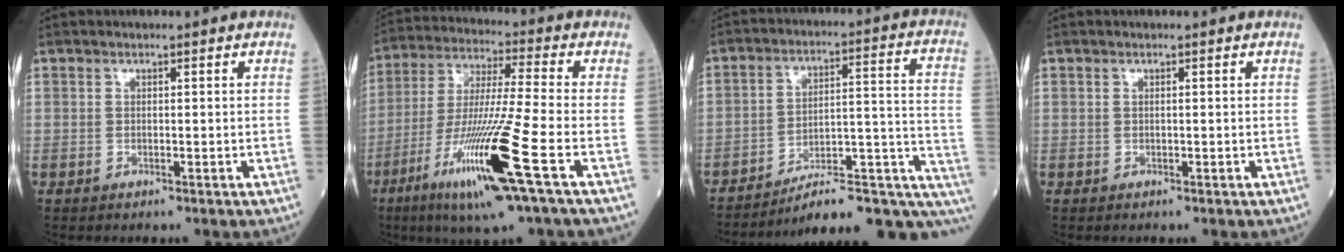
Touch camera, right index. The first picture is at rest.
{"total": 17.2, "force": [-7.3, -0.8, 15.5], "torque": [-0.327, -0.034, -0.137]}
{"total": 17.3, "force": [-13.0, 4.1, 10.8], "torque": [-0.074, 0.068, -0.173]}
{"total": 0.0}